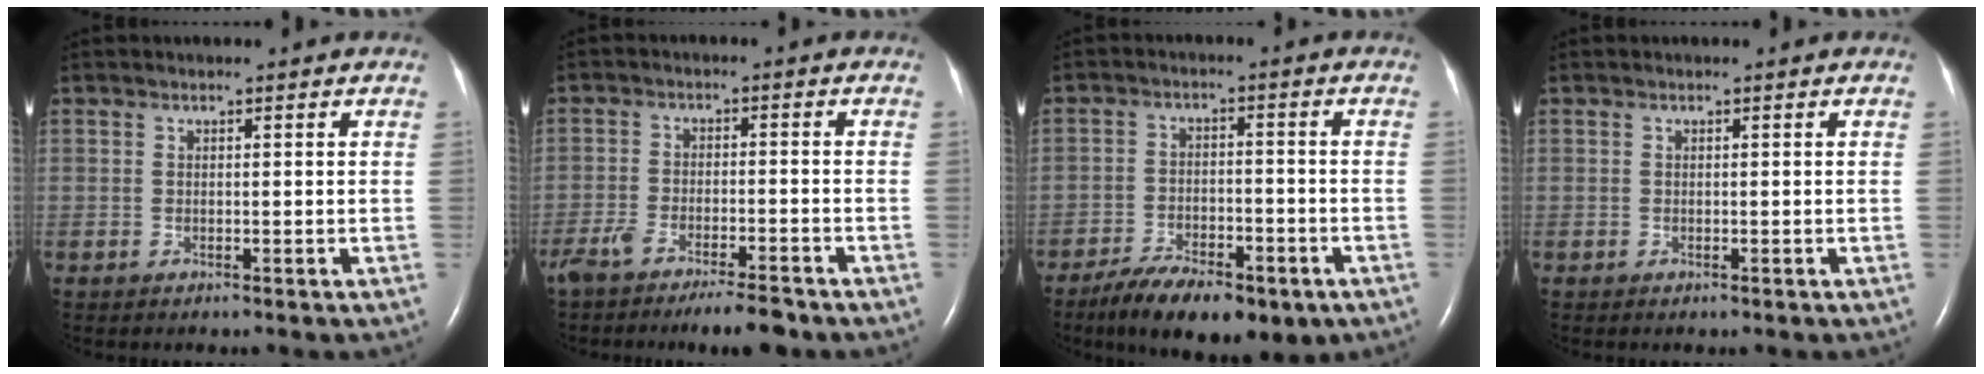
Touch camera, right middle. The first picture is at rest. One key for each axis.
{"total": 8.7, "fx": -7.0, "fy": 1.4, "fz": 4.8, "tx": -0.081, "ty": -0.008, "tz": -0.112}
{"total": 11.7, "fx": -7.8, "fy": 4.5, "fz": 7.5, "tx": -0.115, "ty": -0.004, "tz": -0.123}
{"total": 0.0}